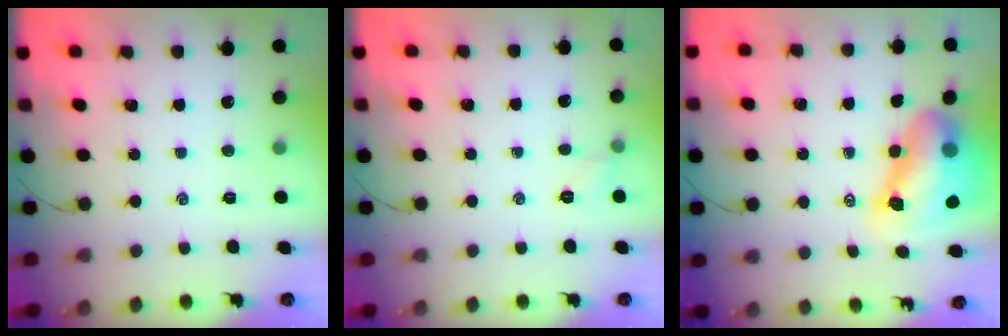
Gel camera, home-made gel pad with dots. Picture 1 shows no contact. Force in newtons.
{"total": 5.2, "press": 5.0, "slide": 1.5}
{"total": 12.9, "press": 12.3, "slide": 4.0}